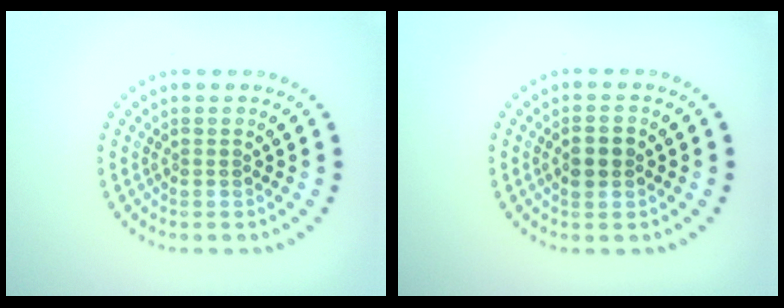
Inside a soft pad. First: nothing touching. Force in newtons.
{"total": 2.3, "press": 2.3, "slide": 0.0}